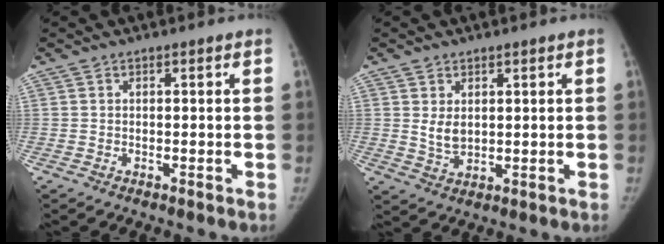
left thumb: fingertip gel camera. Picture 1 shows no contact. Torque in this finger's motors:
{"motor_torque": [0.01, 0.00, 0.49, -0.51, 0.00]}